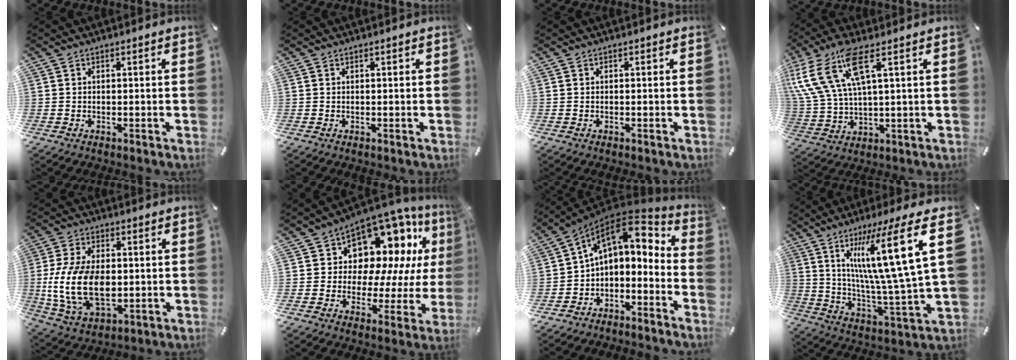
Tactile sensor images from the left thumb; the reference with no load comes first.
{"total": 0.0}
{"total": 0.0}
{"total": 14.5, "force": [6.6, 5.7, 11.6], "torque": [-0.268, -0.021, 0.115]}
{"total": 16.3, "force": [-0.8, 10.5, 12.4], "torque": [-0.274, -0.006, -0.015]}
{"total": 13.6, "force": [8.0, 8.8, 6.7], "torque": [-0.107, -0.073, 0.143]}
{"total": 10.9, "force": [3.4, 7.3, 7.4], "torque": [-0.110, -0.020, 0.061]}
{"total": 25.3, "force": [10.5, 3.9, 22.7], "torque": [-0.398, -0.061, 0.147]}